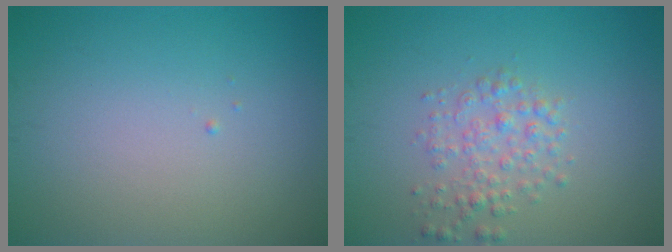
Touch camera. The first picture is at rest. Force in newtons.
{"total": 2.5, "press": 2.5, "slide": 0.1}